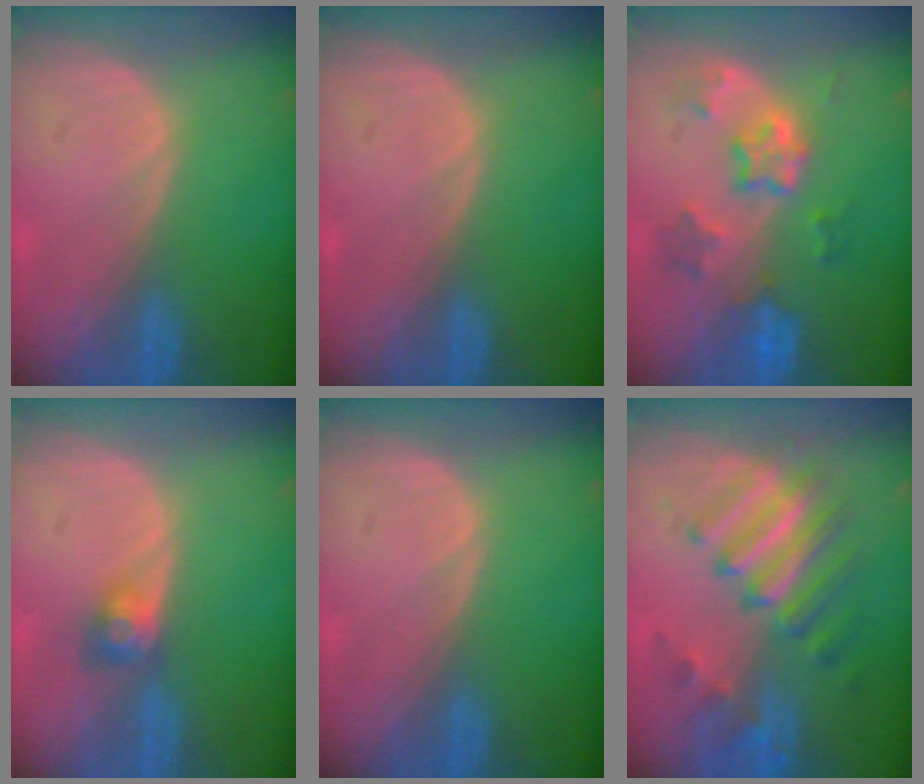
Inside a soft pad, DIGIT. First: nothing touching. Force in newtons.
{"total": 0.0}
{"total": 7.1, "press": 6.4, "slide": 3.2}
{"total": 3.0, "press": 2.6, "slide": 1.5}
{"total": 0.0}
{"total": 9.3, "press": 8.6, "slide": 3.6}